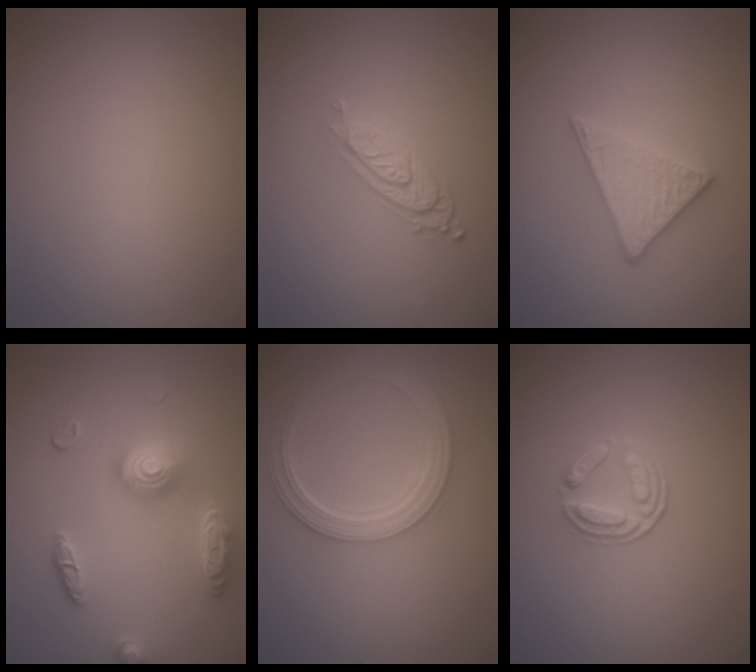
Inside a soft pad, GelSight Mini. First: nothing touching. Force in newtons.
{"total": 3.0, "press": 2.0, "slide": 2.2}
{"total": 3.3, "press": 2.9, "slide": 1.5}
{"total": 5.2, "press": 3.8, "slide": 3.5}
{"total": 4.7, "press": 3.7, "slide": 2.9}
{"total": 2.4, "press": 1.9, "slide": 1.5}